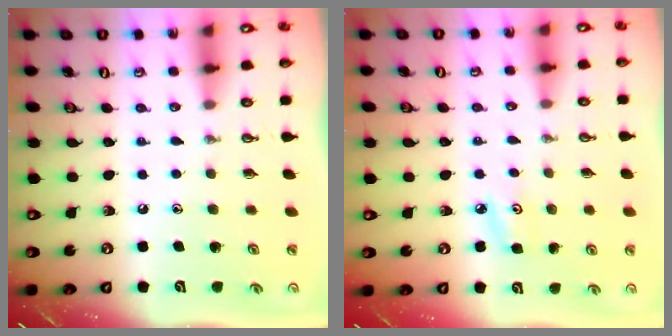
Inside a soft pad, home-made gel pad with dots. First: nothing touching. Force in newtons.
{"total": 4.4, "press": 4.4, "slide": 0.3}